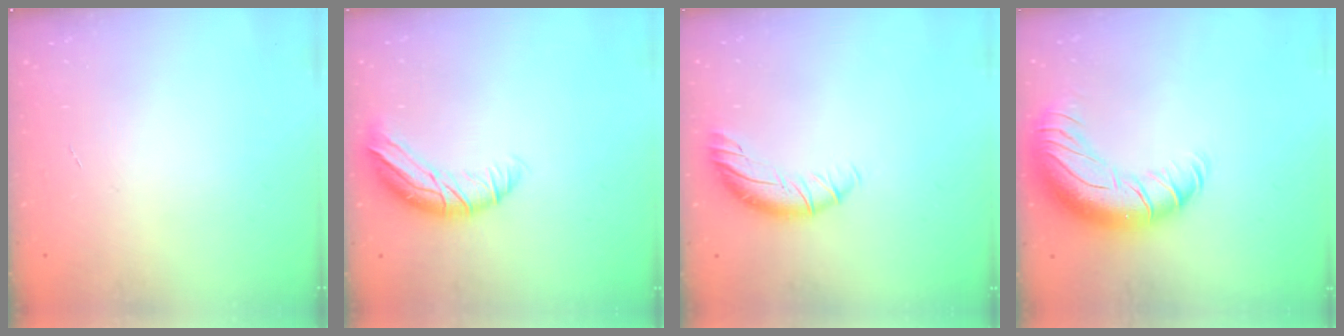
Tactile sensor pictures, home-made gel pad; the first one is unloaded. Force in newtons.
{"total": 10.9, "press": 10.8, "slide": 1.3}
{"total": 8.4, "press": 8.4, "slide": 1.0}
{"total": 17.9, "press": 17.4, "slide": 3.9}